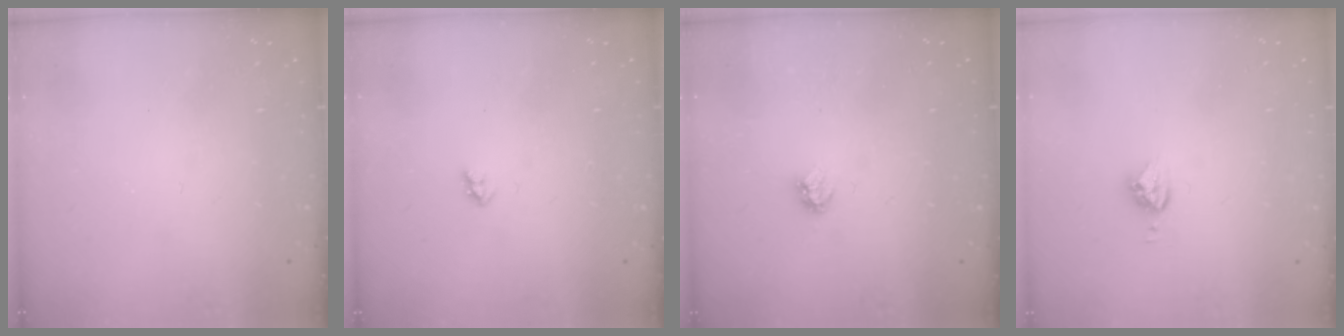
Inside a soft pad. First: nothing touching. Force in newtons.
{"total": 2.7, "press": 2.7, "slide": 0.3}
{"total": 2.9, "press": 2.9, "slide": 0.4}
{"total": 5.3, "press": 5.3, "slide": 0.3}